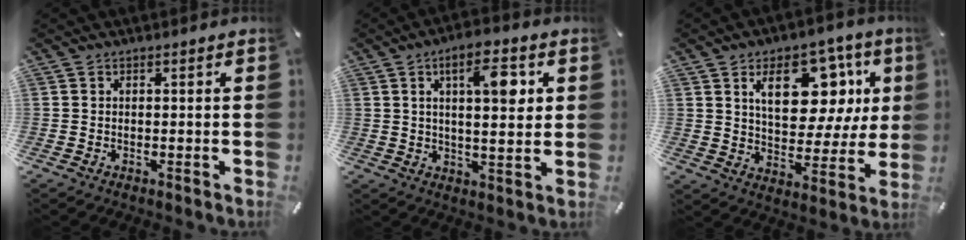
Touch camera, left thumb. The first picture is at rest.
{"total": 10.9, "force": [4.0, 3.8, 9.4], "torque": [-0.139, -0.010, 0.058]}
{"total": 17.5, "force": [7.7, 10.2, 12.0], "torque": [-0.175, -0.025, 0.131]}